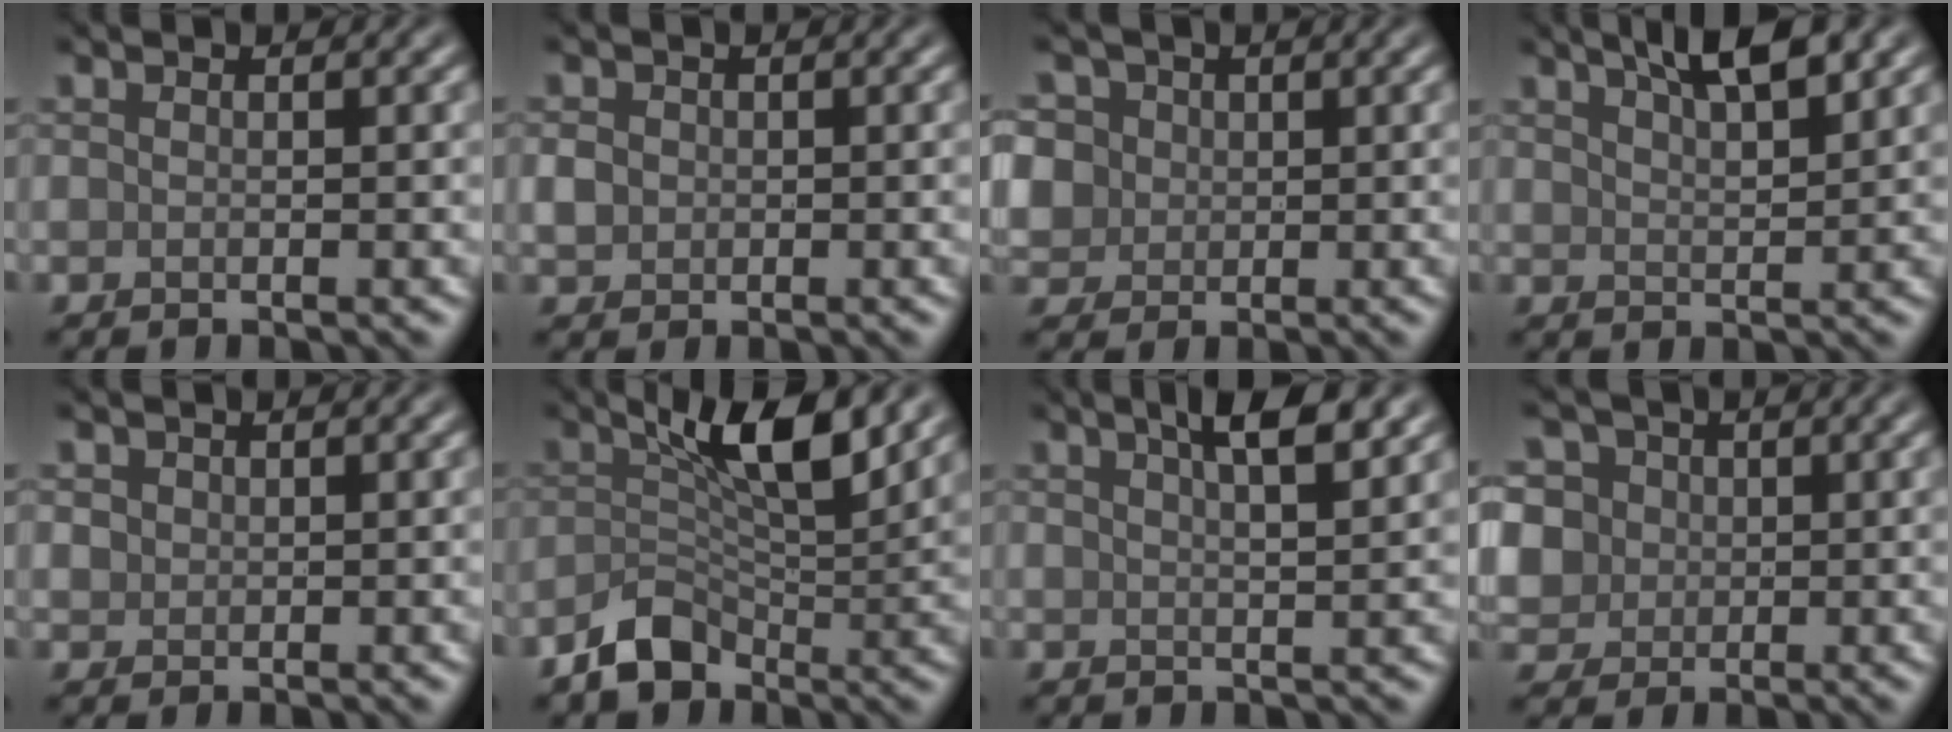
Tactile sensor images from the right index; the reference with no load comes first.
{"total": 1.5, "force": [0.0, 1.4, 0.6], "torque": [-0.011, -0.001, -0.005]}
{"total": 7.1, "force": [2.8, 5.8, 3.0], "torque": [-0.072, 0.024, 0.032]}
{"total": 4.7, "force": [3.2, 1.3, 3.2], "torque": [-0.044, 0.014, 0.050]}
{"total": 1.0, "force": [0.4, 0.9, 0.2], "torque": [0.000, -0.003, 0.009]}
{"total": 5.1, "force": [-0.7, 3.0, 4.1], "torque": [-0.061, 0.005, -0.013]}
{"total": 4.3, "force": [2.6, 1.2, 3.2], "torque": [-0.037, 0.015, 0.030]}
{"total": 9.2, "force": [3.6, 7.3, 4.3], "torque": [-0.085, 0.029, 0.035]}